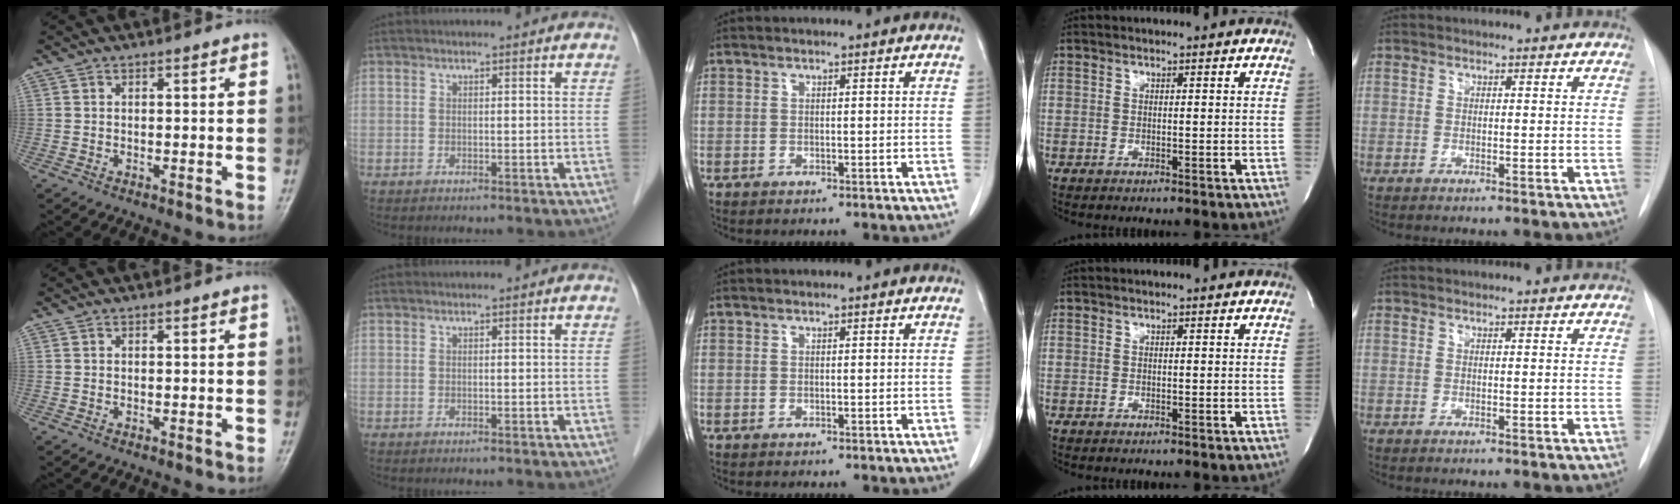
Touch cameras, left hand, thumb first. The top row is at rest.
{}